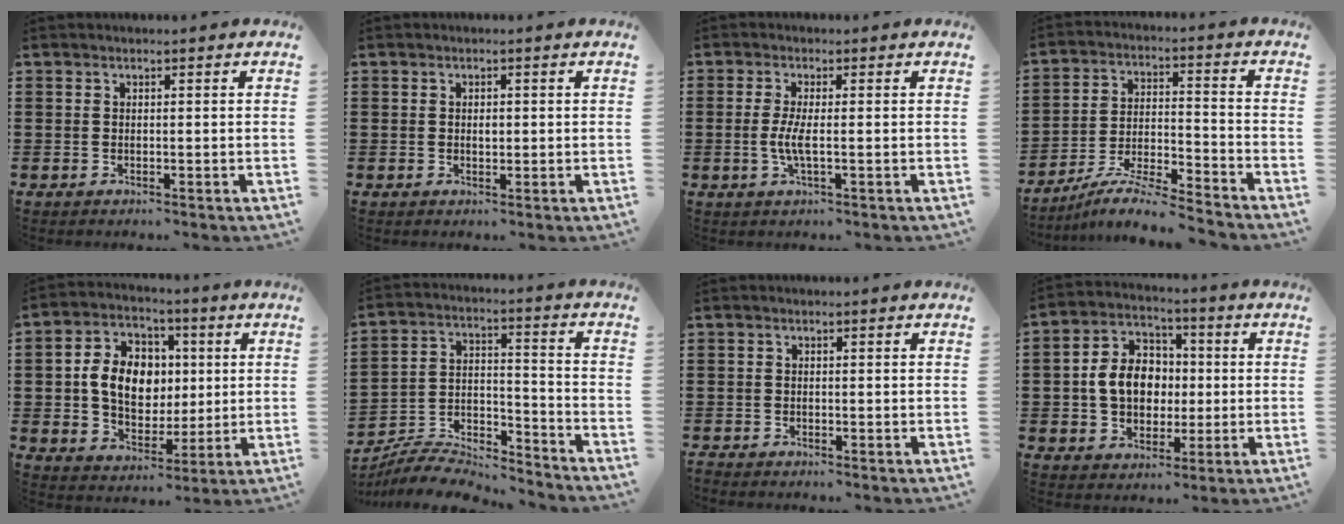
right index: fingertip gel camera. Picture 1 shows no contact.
{"total": 1.1, "force": [0.1, 0.6, 0.9], "torque": [-0.018, 0.003, 0.002]}
{"total": 3.4, "force": [-0.4, 0.4, 3.4], "torque": [-0.083, -0.011, -0.016]}
{"total": 7.4, "force": [-6.9, -0.1, 2.6], "torque": [-0.060, -0.006, -0.141]}
{"total": 9.7, "force": [0.6, 7.5, 6.0], "torque": [-0.132, 0.018, 0.006]}
{"total": 7.2, "force": [-7.0, 1.5, 1.3], "torque": [-0.032, 0.007, -0.141]}
{"total": 0.6, "force": [-0.6, 0.2, -0.1], "torque": [0.002, 0.003, -0.013]}
{"total": 8.7, "force": [-0.4, 7.0, 5.1], "torque": [-0.125, 0.014, -0.013]}